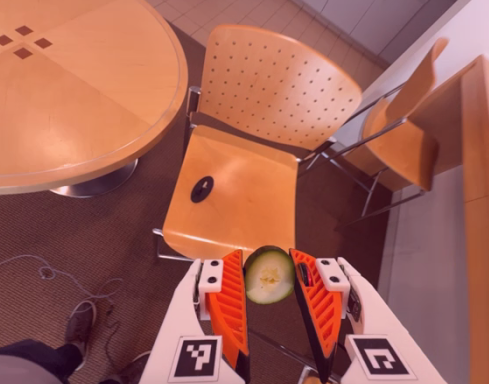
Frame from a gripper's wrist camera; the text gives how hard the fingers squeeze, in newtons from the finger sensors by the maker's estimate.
{"total": 6.5, "left": 6.3, "right": 6.6}